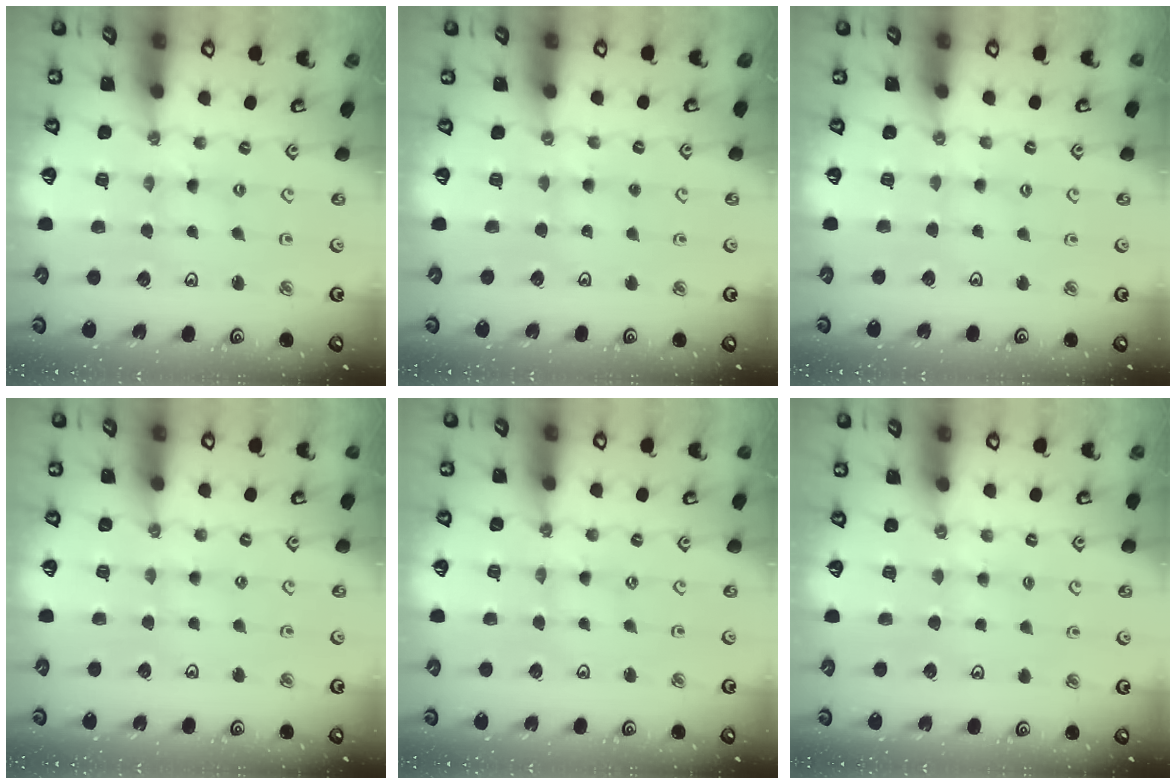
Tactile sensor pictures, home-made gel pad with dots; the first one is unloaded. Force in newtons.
{"total": 4.5, "press": 4.4, "slide": 0.4}
{"total": 2.0, "press": 2.0, "slide": 0.2}
{"total": 2.1, "press": 2.1, "slide": 0.4}
{"total": 0.9, "press": 0.9, "slide": 0.3}
{"total": 3.3, "press": 3.2, "slide": 0.6}